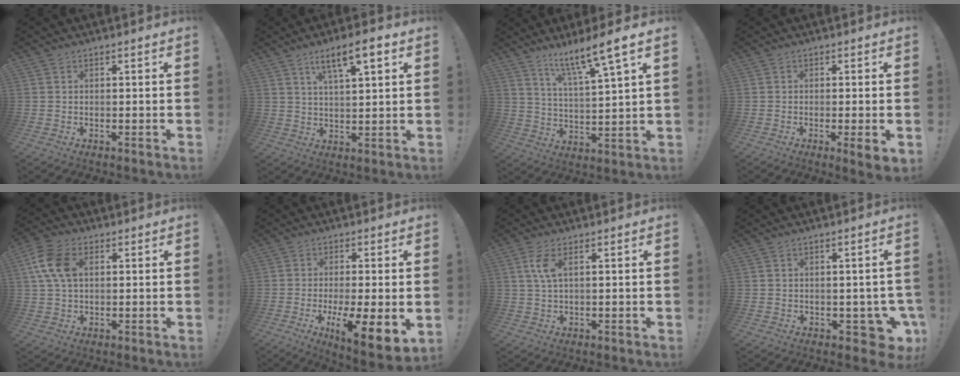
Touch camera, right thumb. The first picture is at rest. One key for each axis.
{"total": 9.3, "fx": 5.1, "fy": 2.1, "fz": 7.4, "tx": -0.116, "ty": -0.020, "tz": 0.083}
{"total": 11.0, "fx": 8.3, "fy": -0.3, "fz": 7.3, "tx": -0.120, "ty": -0.058, "tz": 0.127}
{"total": 4.3, "fx": -0.8, "fy": -0.1, "fz": 4.3, "tx": -0.061, "ty": -0.011, "tz": -0.009}
{"total": 10.5, "fx": 2.5, "fy": 6.8, "fz": 7.6, "tx": -0.147, "ty": 0.008, "tz": 0.047}
{"total": 11.4, "fx": -3.0, "fy": 2.3, "fz": 10.7, "tx": -0.171, "ty": 0.000, "tz": -0.039}
{"total": 4.7, "fx": 1.5, "fy": 1.4, "fz": 4.2, "tx": -0.083, "ty": -0.005, "tz": 0.024}
{"total": 6.7, "fx": -1.7, "fy": 4.4, "fz": 4.7, "tx": -0.039, "ty": 0.009, "tz": -0.017}